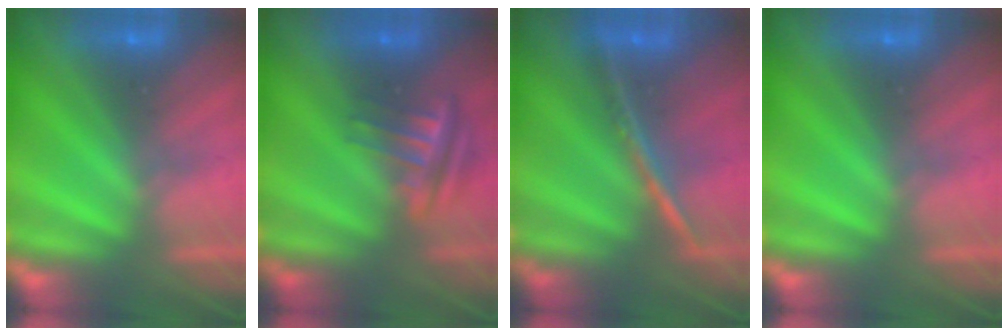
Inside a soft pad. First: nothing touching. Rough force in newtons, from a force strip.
{"total": 4.1}
{"total": 1.9}
{"total": 0.0}